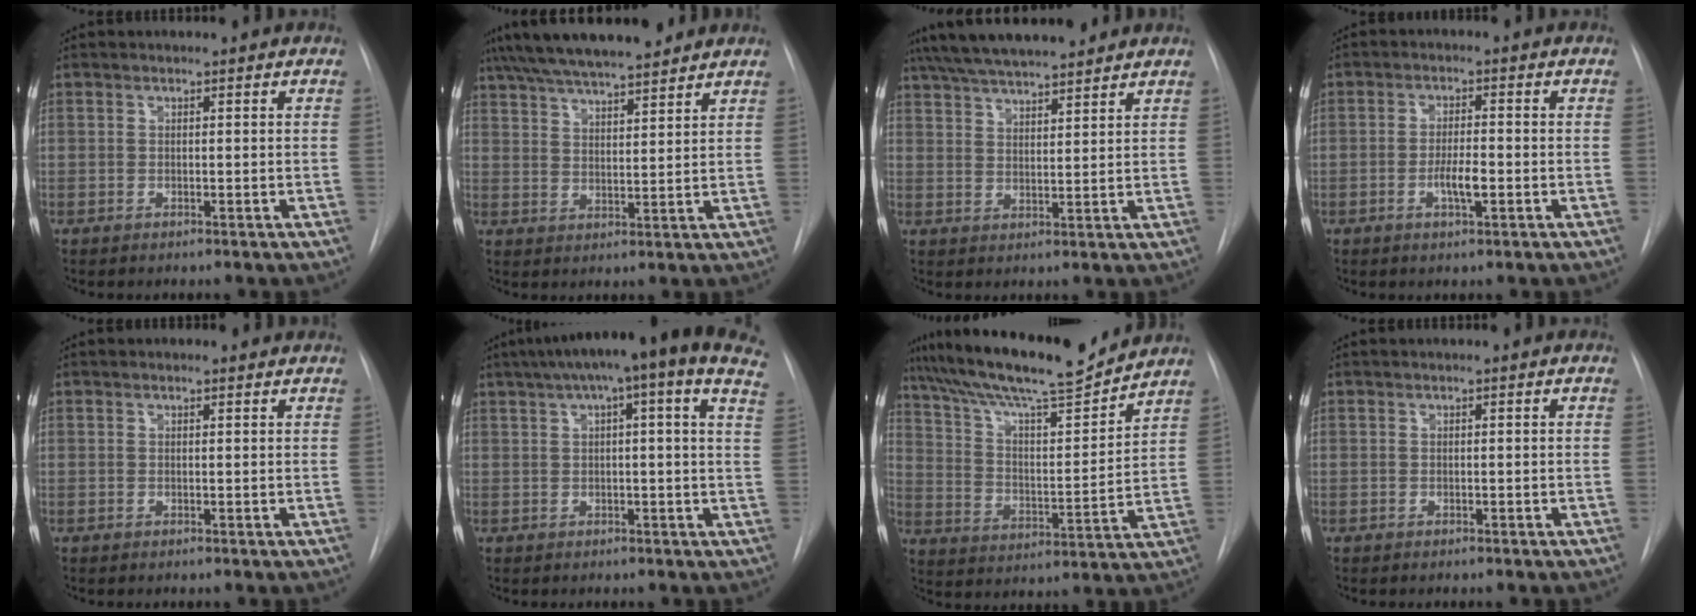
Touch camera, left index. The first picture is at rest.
{"total": 14.8, "force": [12.8, 2.2, 7.0], "torque": [-0.125, 0.034, 0.206]}
{"total": 13.4, "force": [11.8, 1.9, 6.1], "torque": [-0.106, 0.032, 0.191]}
{"total": 3.9, "force": [-1.2, 0.8, 3.6], "torque": [-0.065, 0.000, -0.021]}
{"total": 0.7, "force": [0.5, 0.3, 0.5], "torque": [-0.012, 0.003, 0.005]}
{"total": 19.7, "force": [13.5, 1.5, 14.2], "torque": [-0.222, 0.054, 0.159]}
{"total": 18.4, "force": [16.1, 1.6, 8.7], "torque": [-0.153, 0.004, 0.262]}
{"total": 0.0}